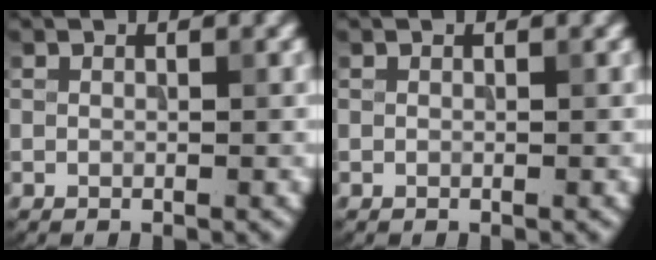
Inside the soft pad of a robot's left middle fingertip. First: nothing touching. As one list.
[{"total": 0.0}]